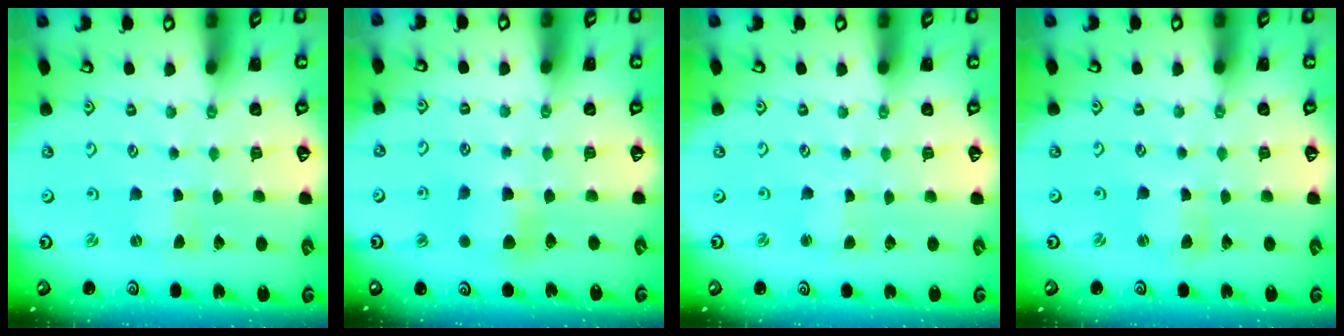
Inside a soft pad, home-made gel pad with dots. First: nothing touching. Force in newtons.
{"total": 7.1, "press": 7.1, "slide": 0.4}
{"total": 1.4, "press": 1.3, "slide": 0.2}
{"total": 2.1, "press": 2.1, "slide": 0.3}